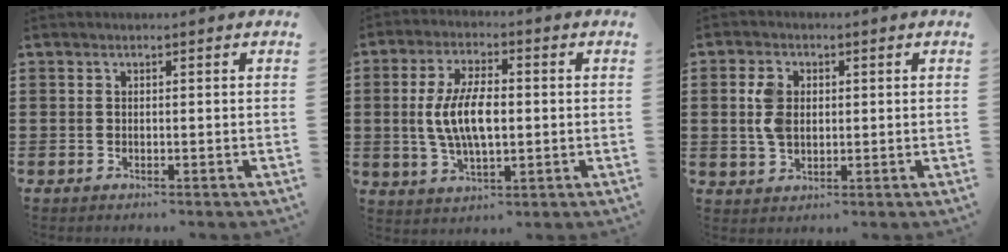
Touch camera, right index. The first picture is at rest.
{"total": 8.7, "force": [-0.1, 3.7, 7.9], "torque": [-0.172, 0.001, -0.008]}
{"total": 4.7, "force": [0.7, 3.2, 3.4], "torque": [-0.089, 0.006, 0.007]}